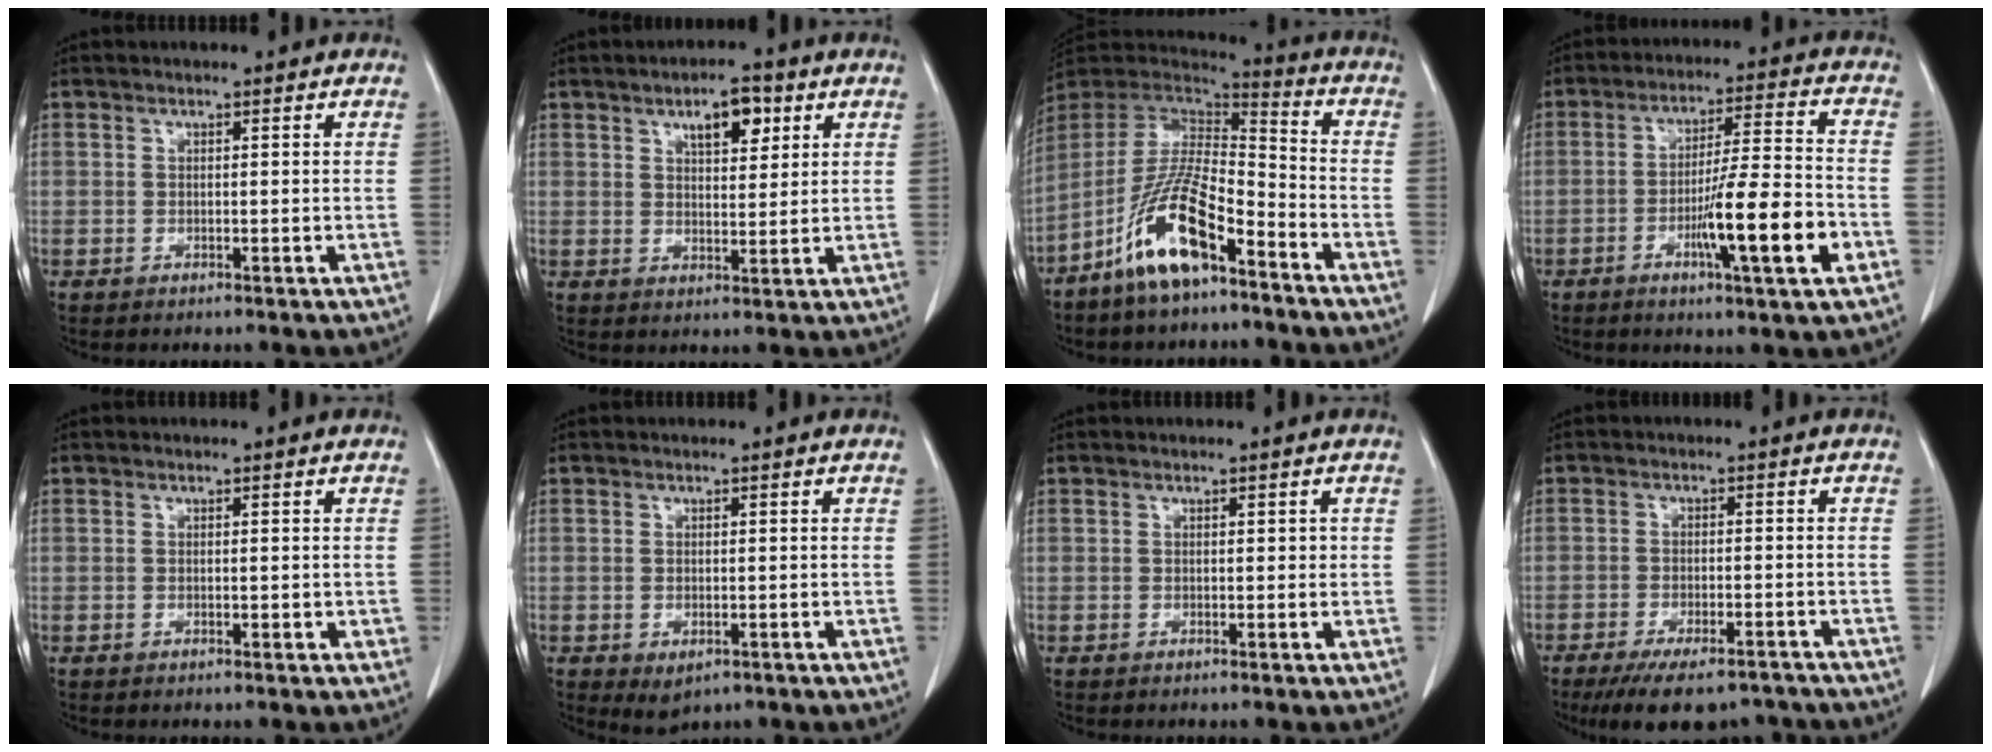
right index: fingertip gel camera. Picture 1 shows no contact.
{"total": 5.7, "force": [3.0, 2.3, 4.3], "torque": [-0.071, 0.001, 0.046]}
{"total": 13.9, "force": [-8.6, 3.2, 10.4], "torque": [-0.211, -0.004, -0.161]}
{"total": 12.5, "force": [-4.5, 0.2, 11.7], "torque": [-0.194, -0.008, -0.074]}
{"total": 0.9, "force": [-0.1, 0.7, 0.7], "torque": [-0.008, 0.001, -0.001]}
{"total": 2.5, "force": [-1.0, 1.5, 1.7], "torque": [-0.027, -0.006, -0.002]}
{"total": 0.6, "force": [0.1, 0.5, 0.4], "torque": [-0.004, 0.003, 0.002]}
{"total": 11.3, "force": [-9.3, 3.7, 5.3], "torque": [-0.083, -0.005, -0.134]}